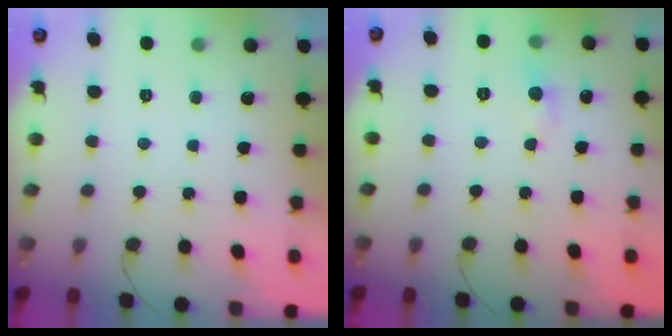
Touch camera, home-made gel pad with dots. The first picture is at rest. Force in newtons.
{"total": 3.9, "press": 3.8, "slide": 0.5}